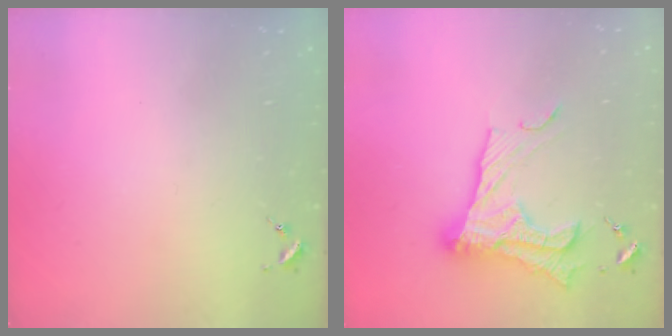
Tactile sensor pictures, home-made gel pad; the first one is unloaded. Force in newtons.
{"total": 18.4, "press": 18.3, "slide": 1.2}